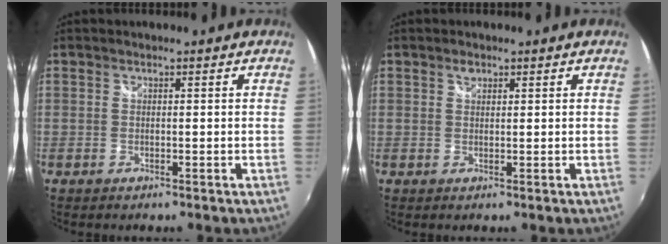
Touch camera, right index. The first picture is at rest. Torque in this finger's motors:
{"motor_torque": [0.00, 0.00, 0.00, 0.01]}